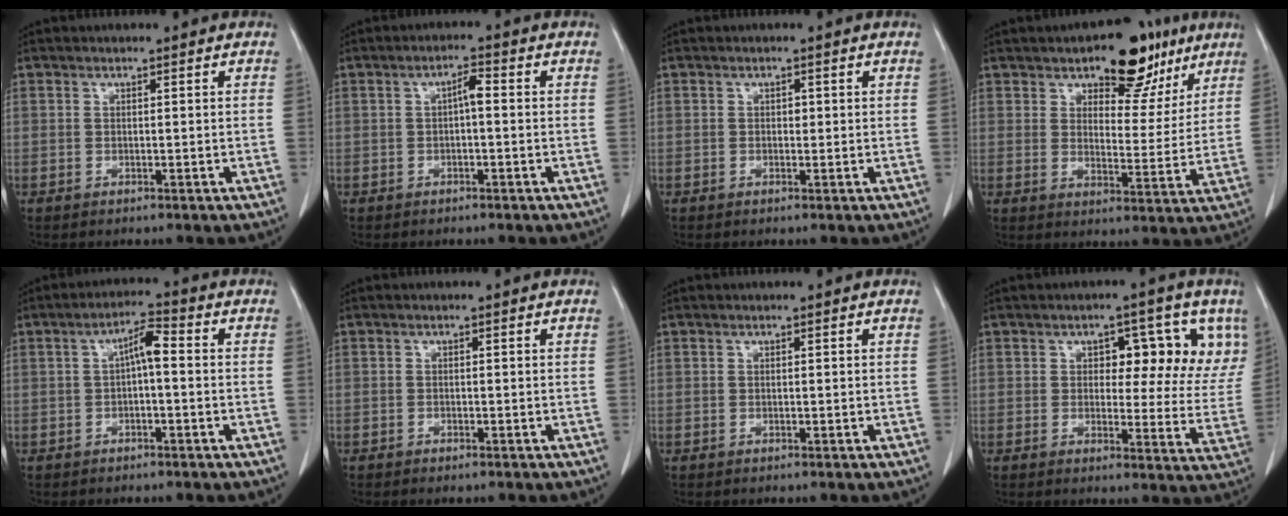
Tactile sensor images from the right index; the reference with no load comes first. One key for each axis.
{"total": 2.4, "fx": 0.0, "fy": 0.6, "fz": 2.3, "tx": -0.039, "ty": 0.008, "tz": -0.001}
{"total": 0.8, "fx": 0.1, "fy": 0.5, "fz": 0.5, "tx": -0.007, "ty": 0.002, "tz": 0.000}
{"total": 11.4, "fx": 7.5, "fy": 5.5, "fz": 6.6, "tx": -0.073, "ty": 0.005, "tz": 0.109}
{"total": 4.3, "fx": 0.1, "fy": 1.0, "fz": 4.2, "tx": -0.072, "ty": 0.017, "tz": -0.001}
{"total": 0.9, "fx": -0.7, "fy": 0.3, "fz": 0.5, "tx": -0.011, "ty": -0.002, "tz": -0.007}
{"total": 0.0}
{"total": 10.8, "fx": 4.4, "fy": 5.5, "fz": 8.2, "tx": -0.082, "ty": 0.012, "tz": 0.053}